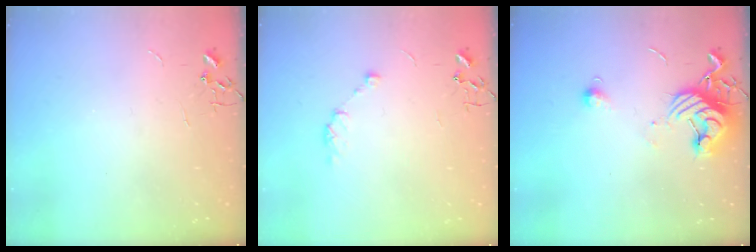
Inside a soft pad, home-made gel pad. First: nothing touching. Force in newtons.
{"total": 5.8, "press": 5.8, "slide": 0.8}
{"total": 11.4, "press": 11.3, "slide": 1.2}